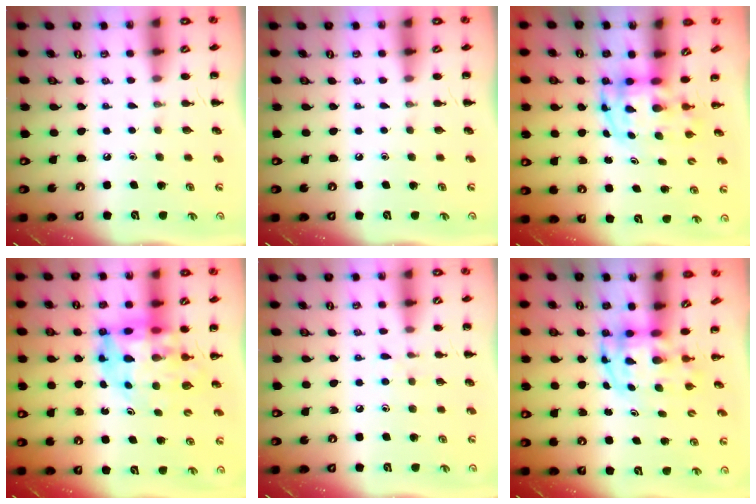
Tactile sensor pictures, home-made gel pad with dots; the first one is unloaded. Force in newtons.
{"total": 0.0}
{"total": 3.8, "press": 3.7, "slide": 0.7}
{"total": 10.3, "press": 9.8, "slide": 3.1}
{"total": 4.7, "press": 4.4, "slide": 1.8}
{"total": 3.8, "press": 3.7, "slide": 0.7}